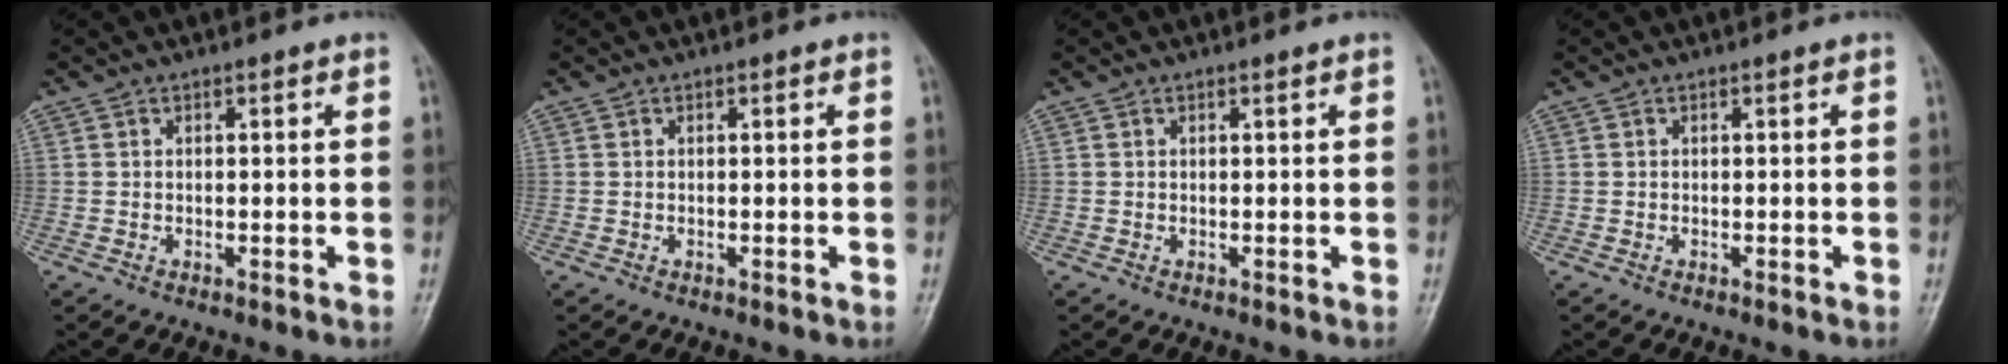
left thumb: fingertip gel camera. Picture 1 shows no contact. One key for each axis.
{"total": 0.0}
{"total": 0.0}
{"total": 0.0}